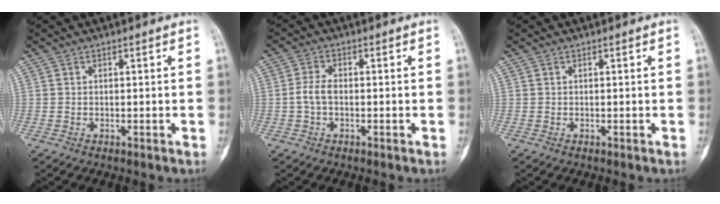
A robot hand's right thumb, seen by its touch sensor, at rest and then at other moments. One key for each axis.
{"total": 3.4, "fx": -0.6, "fy": 1.9, "fz": 2.7, "tx": -0.059, "ty": 0.009, "tz": -0.016}
{"total": 0.0}